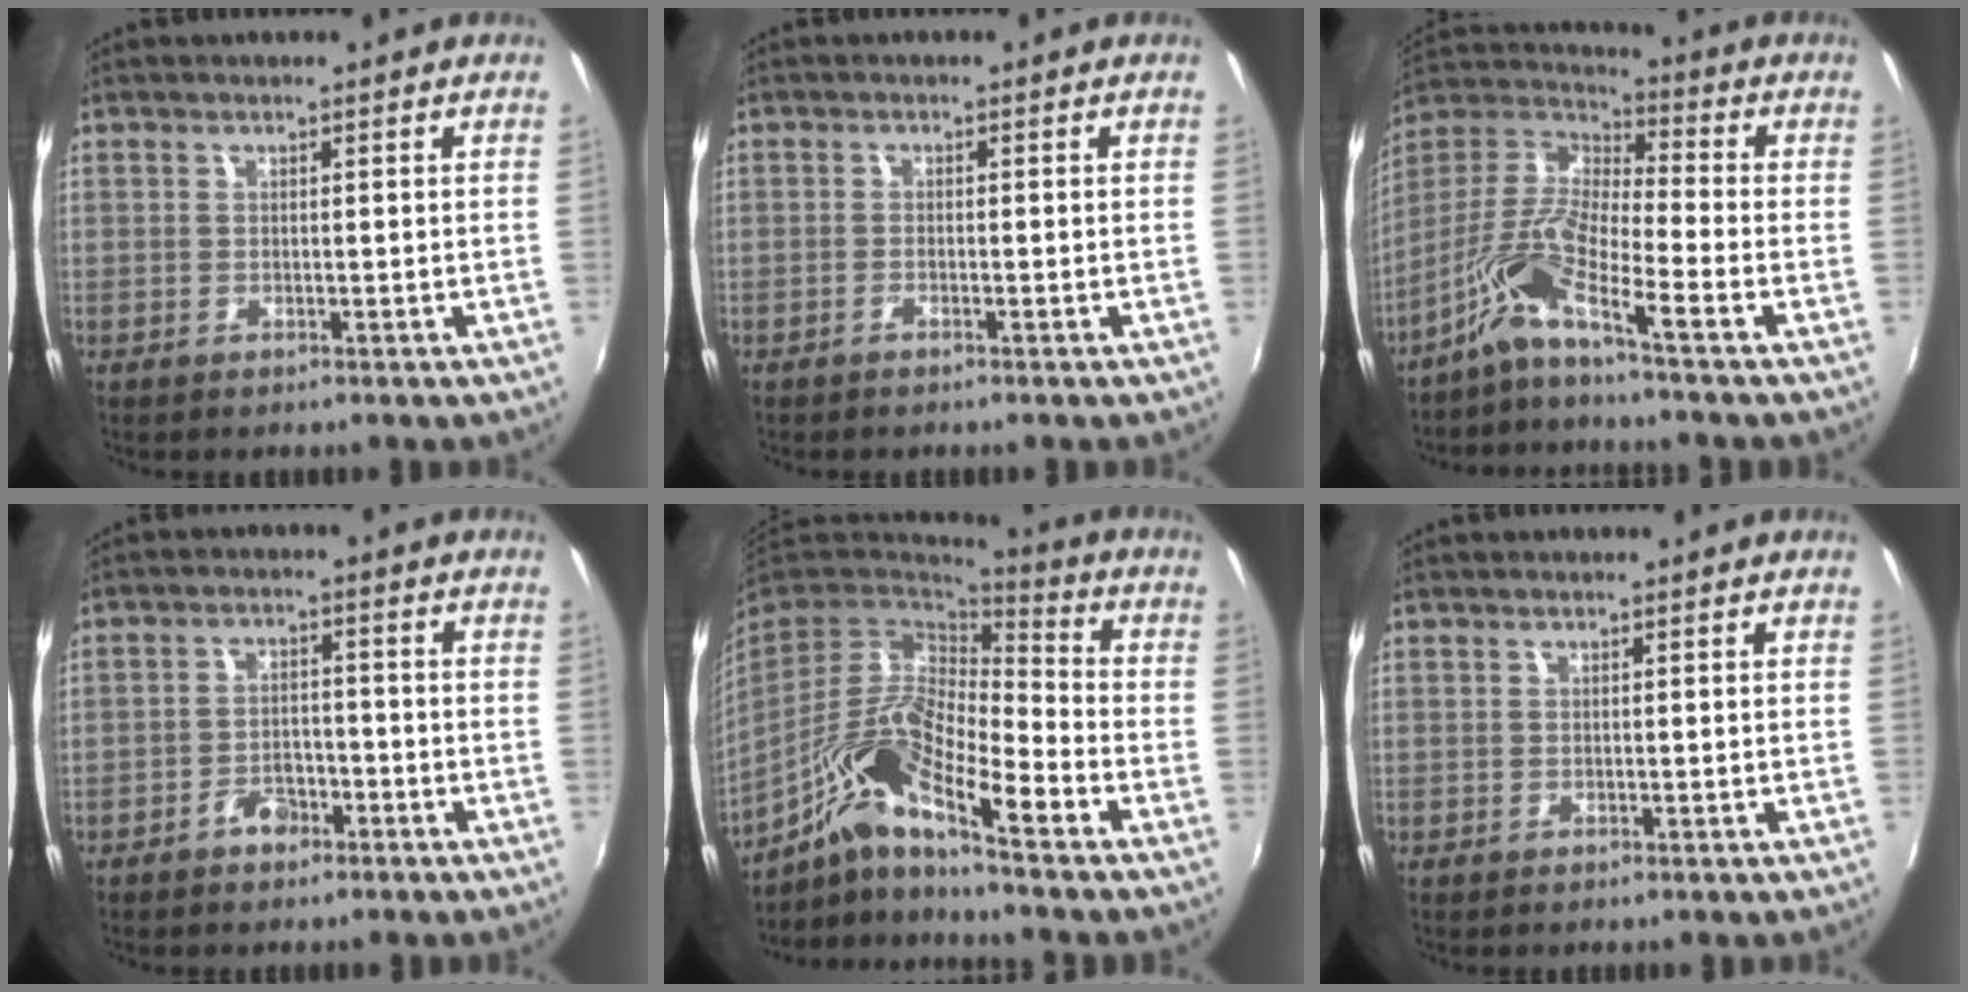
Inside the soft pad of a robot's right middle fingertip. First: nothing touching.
{"total": 0.9, "force": [-0.8, 0.1, 0.5], "torque": [-0.013, 0.000, -0.019]}
{"total": 9.8, "force": [-6.2, 0.6, 7.5], "torque": [-0.152, 0.006, -0.134]}
{"total": 4.2, "force": [-3.0, 2.5, 1.8], "torque": [-0.042, 0.008, -0.043]}
{"total": 13.5, "force": [-8.5, 2.7, 10.1], "torque": [-0.186, -0.005, -0.174]}
{"total": 0.0}